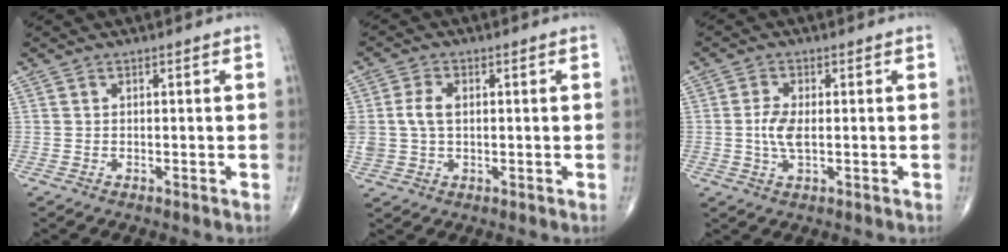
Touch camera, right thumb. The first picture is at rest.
{"total": 6.2, "force": [0.7, 4.1, 4.6], "torque": [-0.105, 0.012, 0.016]}
{"total": 4.6, "force": [-0.2, 2.1, 4.1], "torque": [-0.090, 0.000, -0.005]}